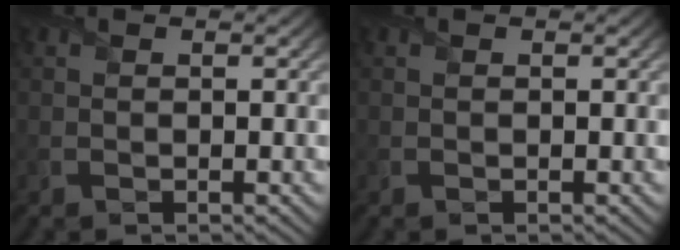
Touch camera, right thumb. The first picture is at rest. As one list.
[{"total": 0.0}]